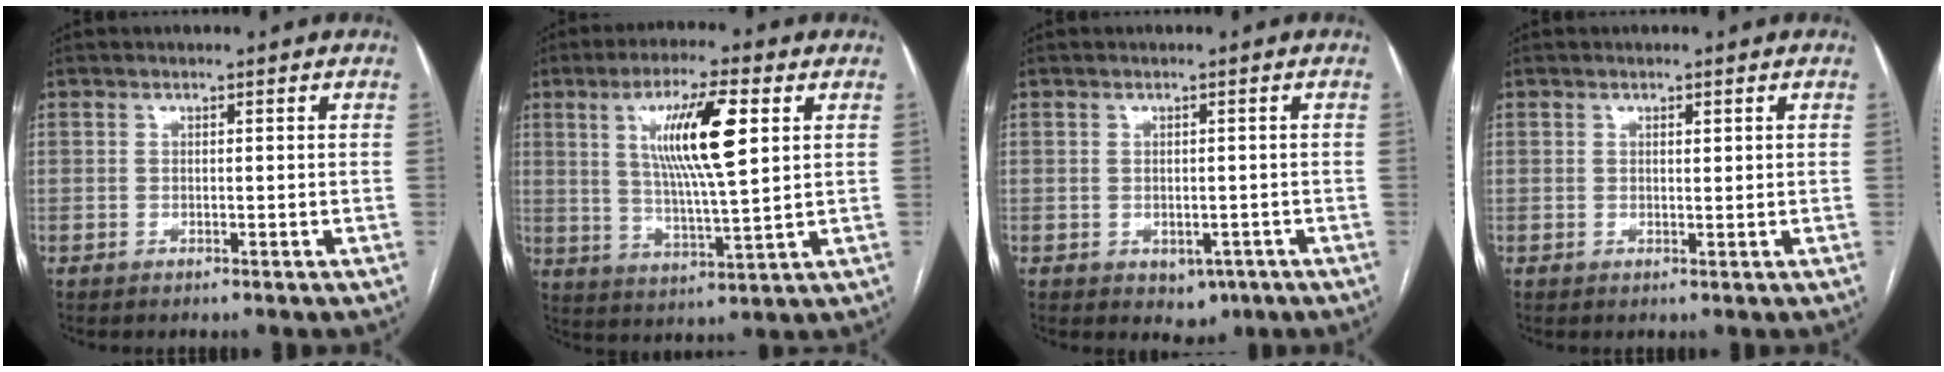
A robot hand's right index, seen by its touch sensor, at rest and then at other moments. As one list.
[{"total": 12.4, "force": [3.8, 1.2, 11.7], "torque": [-0.212, 0.004, 0.070]}, {"total": 3.4, "force": [-1.4, 2.4, 1.9], "torque": [-0.015, 0.000, -0.005]}, {"total": 0.9, "force": [0.4, 0.3, 0.7], "torque": [-0.013, -0.001, 0.006]}]